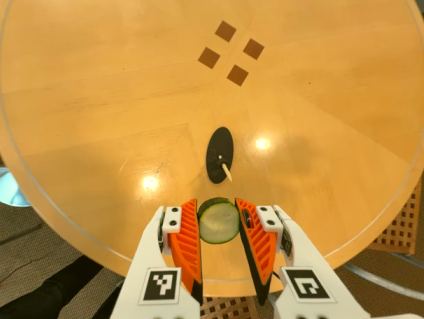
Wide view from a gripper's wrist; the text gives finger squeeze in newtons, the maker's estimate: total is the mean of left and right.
{"total": 9.4, "left": 9.6, "right": 9.3}